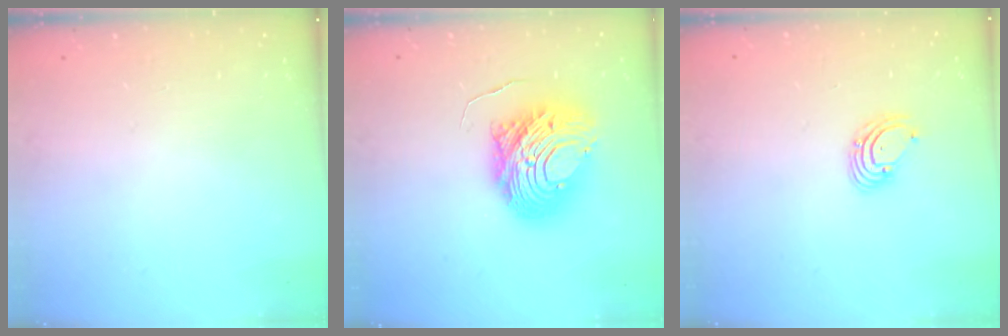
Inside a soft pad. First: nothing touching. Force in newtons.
{"total": 14.1, "press": 14.0, "slide": 1.3}
{"total": 2.6, "press": 2.6, "slide": 0.1}